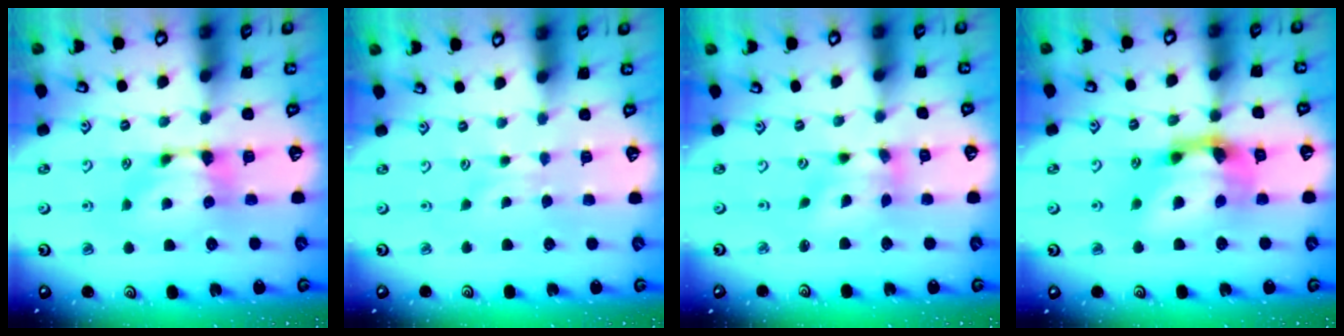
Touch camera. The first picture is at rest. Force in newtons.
{"total": 2.4, "press": 2.4, "slide": 0.2}
{"total": 1.9, "press": 1.3, "slide": 1.3}
{"total": 6.7, "press": 6.2, "slide": 2.4}